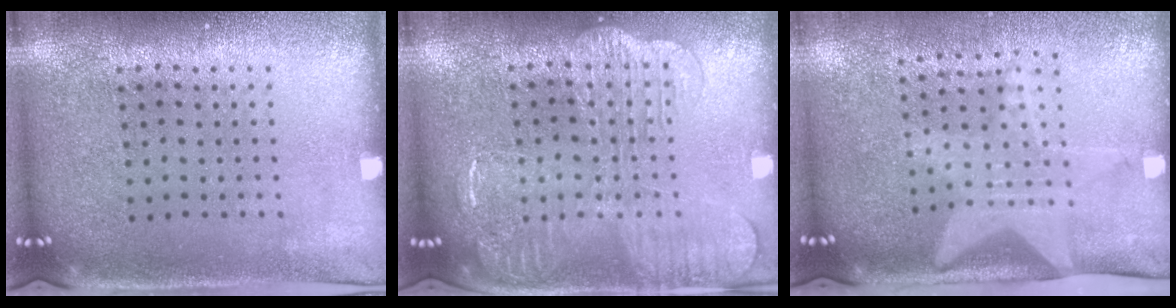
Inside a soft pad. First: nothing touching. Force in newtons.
{"total": 2.2, "press": 2.1, "slide": 0.4}
{"total": 2.1, "press": 1.5, "slide": 1.4}